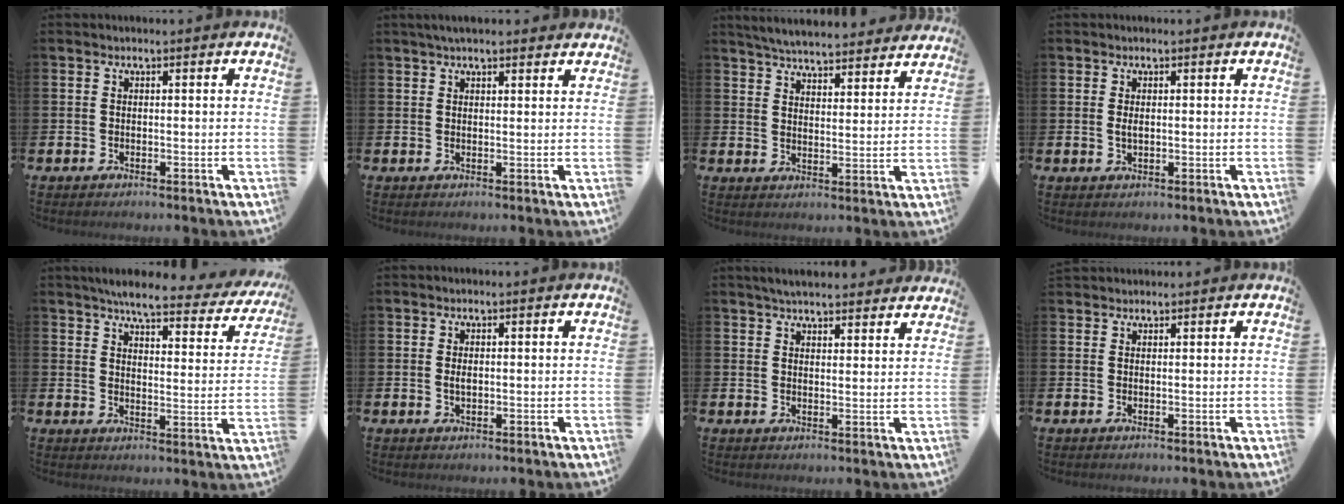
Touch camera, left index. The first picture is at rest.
{"total": 2.7, "force": [2.4, 0.6, 1.1], "torque": [-0.020, -0.002, 0.041]}
{"total": 5.8, "force": [5.7, 0.6, 0.9], "torque": [-0.029, -0.038, 0.100]}
{"total": 1.0, "force": [0.2, 0.5, 0.8], "torque": [-0.004, 0.000, -0.001]}
{"total": 5.9, "force": [5.2, 0.9, 2.6], "torque": [-0.054, -0.035, 0.081]}
{"total": 0.9, "force": [0.1, 0.5, 0.7], "torque": [-0.010, 0.002, 0.001]}
{"total": 4.5, "force": [4.3, 0.6, 1.0], "torque": [-0.021, -0.020, 0.077]}
{"total": 1.3, "force": [1.3, 0.2, -0.1], "torque": [0.009, -0.002, 0.022]}